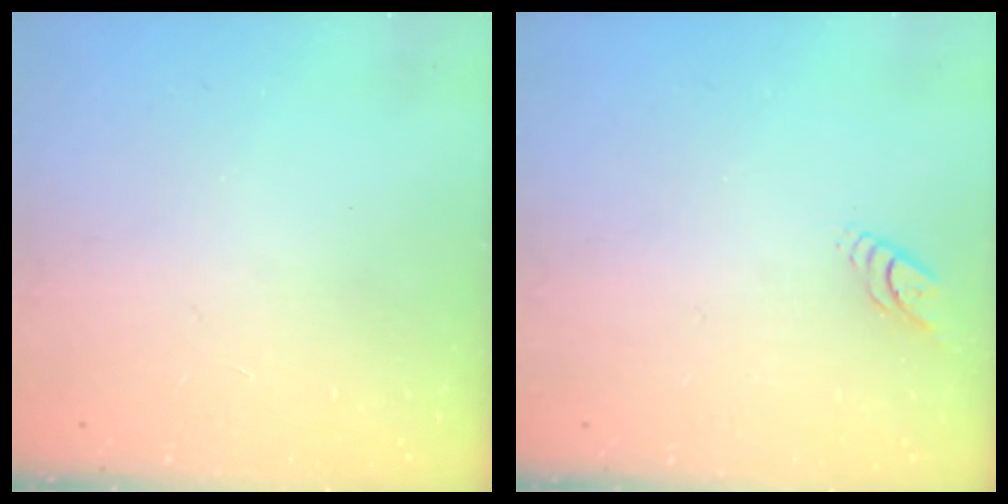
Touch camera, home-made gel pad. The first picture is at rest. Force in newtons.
{"total": 4.0, "press": 4.0, "slide": 0.2}